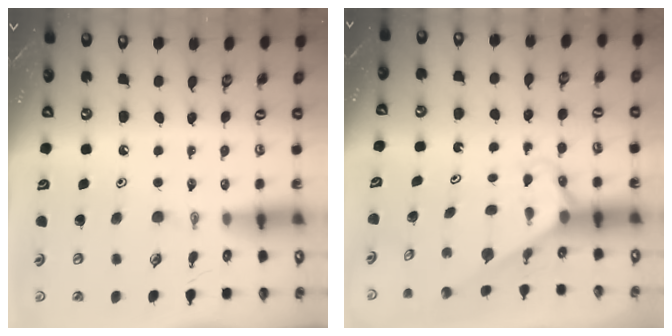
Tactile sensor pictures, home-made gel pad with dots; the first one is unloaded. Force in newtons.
{"total": 2.6, "press": 2.6, "slide": 0.2}